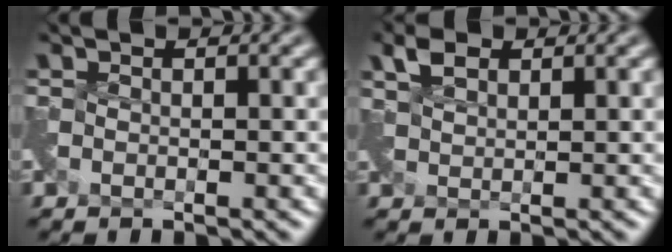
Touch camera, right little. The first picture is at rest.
{"total": 2.1, "force": [1.8, 0.9, 0.8], "torque": [-0.021, 0.010, 0.039]}